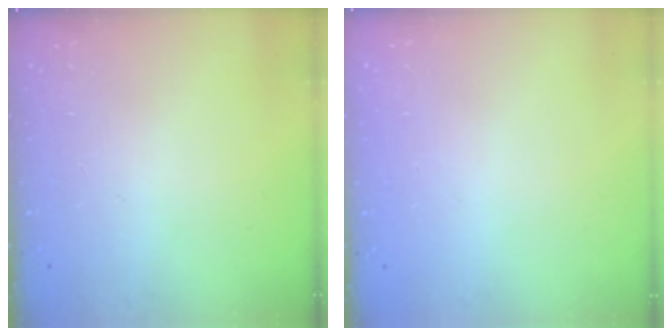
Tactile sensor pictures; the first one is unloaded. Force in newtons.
{"total": 0.0}